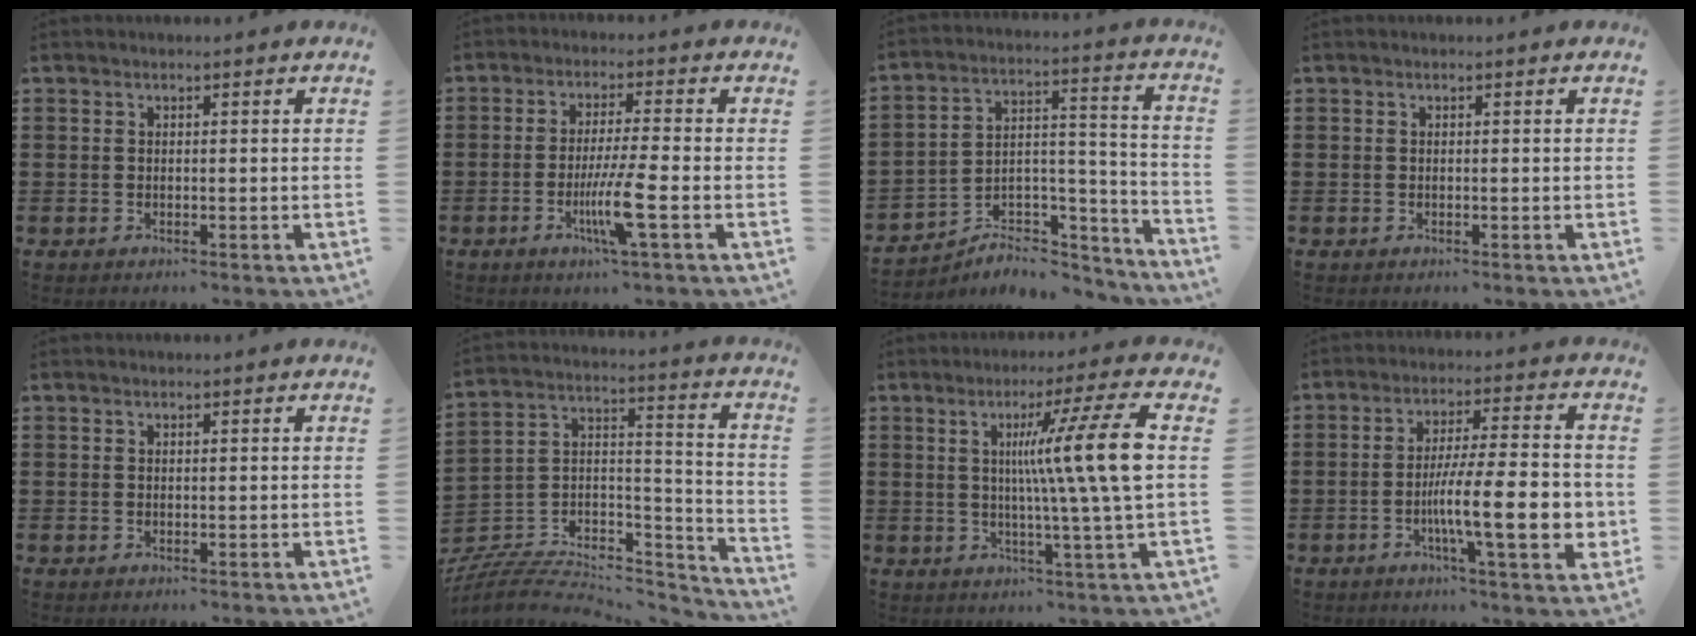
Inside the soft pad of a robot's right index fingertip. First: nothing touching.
{"total": 7.4, "force": [-2.5, 0.1, 6.9], "torque": [-0.135, -0.020, -0.048]}
{"total": 4.8, "force": [-3.9, 2.6, 1.1], "torque": [-0.021, 0.001, -0.075]}
{"total": 0.0}
{"total": 0.0}
{"total": 6.7, "force": [-5.6, 2.8, 2.2], "torque": [-0.048, 0.005, -0.114]}
{"total": 12.9, "force": [1.6, -1.1, 12.8], "torque": [-0.220, -0.009, 0.010]}
{"total": 14.1, "force": [-3.0, 2.7, 13.5], "torque": [-0.219, -0.011, -0.052]}